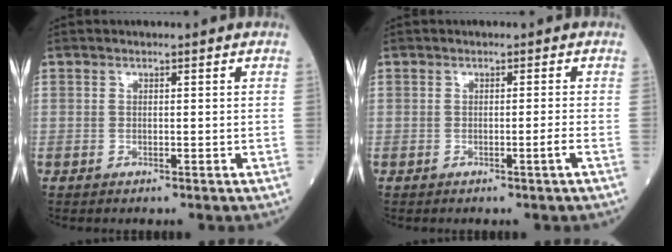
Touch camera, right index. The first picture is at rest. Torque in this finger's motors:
{"motor_torque": [0.08, 0.01, 0.04, 0.03]}